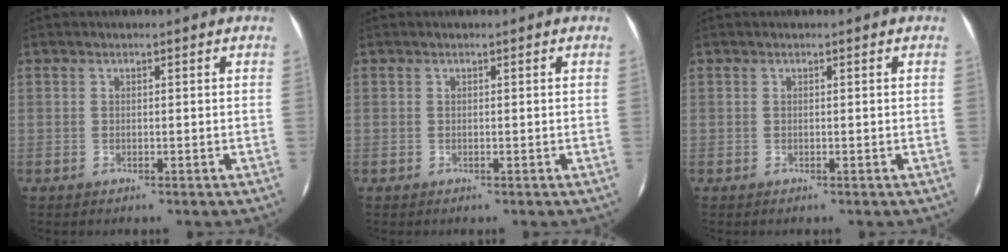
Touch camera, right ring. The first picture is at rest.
{"total": 0.0}
{"total": 0.0}